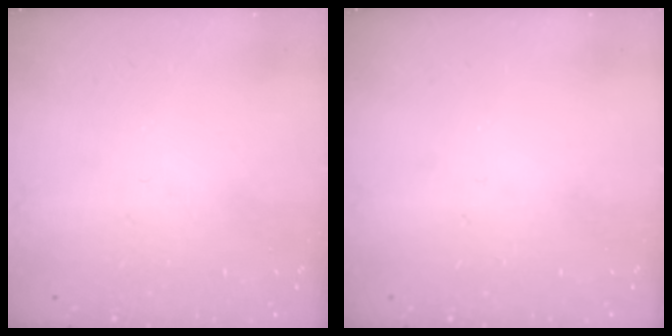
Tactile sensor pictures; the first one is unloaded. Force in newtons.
{"total": 0.0}